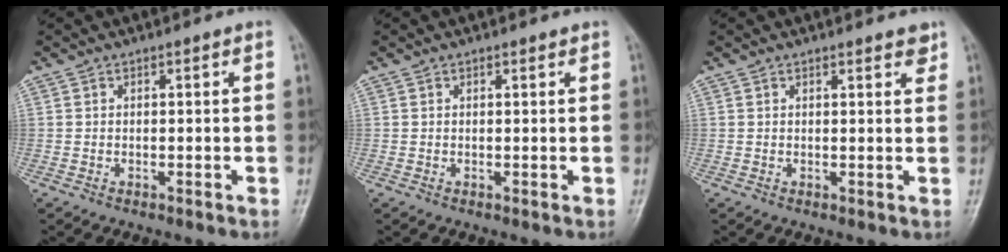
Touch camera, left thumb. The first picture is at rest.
{"total": 0.6, "force": [0.5, 0.2, 0.3], "torque": [-0.007, -0.002, 0.005]}
{"total": 2.3, "force": [1.8, 0.7, 1.2], "torque": [-0.004, -0.007, 0.020]}